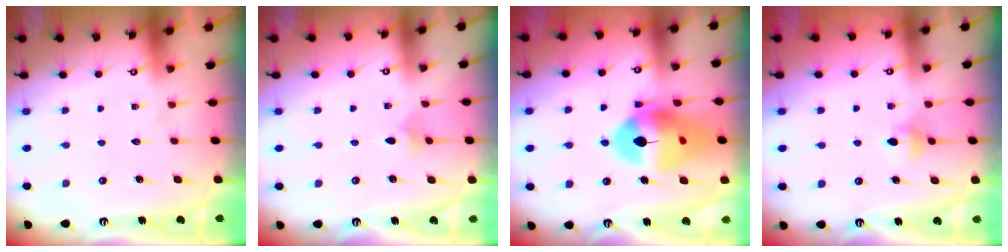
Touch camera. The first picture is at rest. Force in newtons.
{"total": 3.9, "press": 3.8, "slide": 1.1}
{"total": 17.3, "press": 17.2, "slide": 2.2}
{"total": 4.0, "press": 3.9, "slide": 0.7}